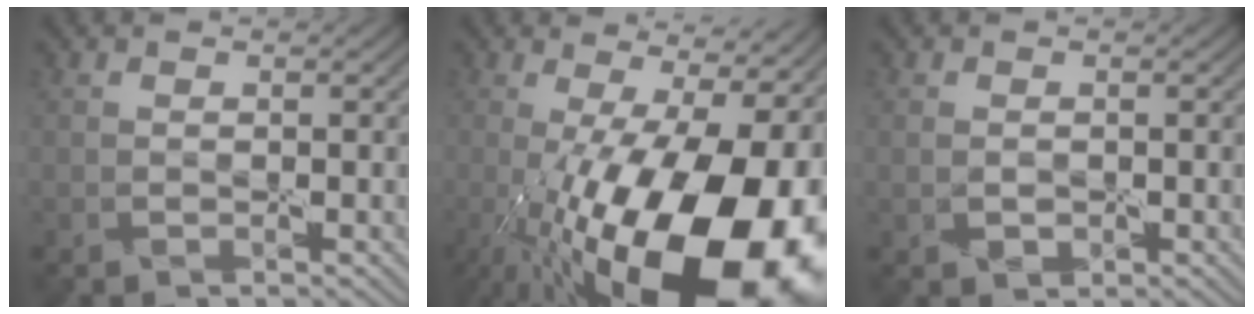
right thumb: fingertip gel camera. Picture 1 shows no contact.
{"total": 21.8, "force": [-5.7, 9.3, 18.9], "torque": [-0.277, -0.033, -0.074]}
{"total": 1.6, "force": [-0.2, 1.2, 1.0], "torque": [-0.028, -0.006, 0.000]}